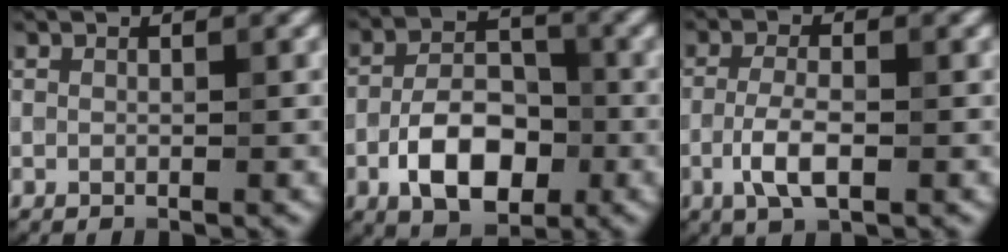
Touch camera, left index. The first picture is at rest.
{"total": 6.6, "force": [-2.3, 3.9, 4.9], "torque": [-0.080, 0.004, -0.044]}
{"total": 3.4, "force": [-1.1, 1.2, 3.0], "torque": [-0.065, 0.000, -0.026]}